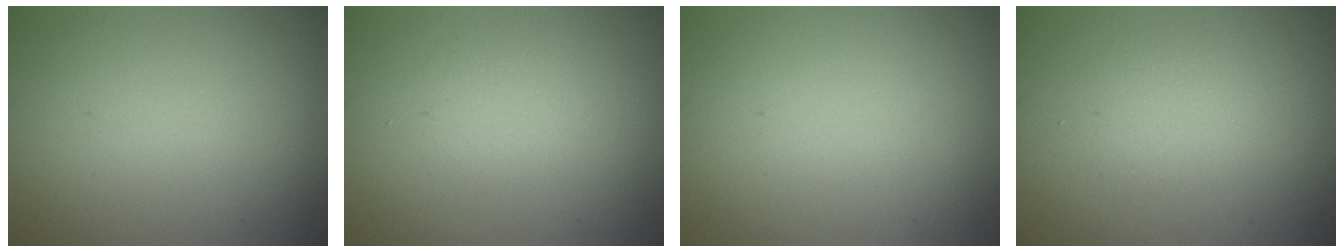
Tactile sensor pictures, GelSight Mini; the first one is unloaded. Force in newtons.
{"total": 1.4, "press": 1.4, "slide": 0.0}
{"total": 0.0}
{"total": 1.6, "press": 1.6, "slide": 0.1}